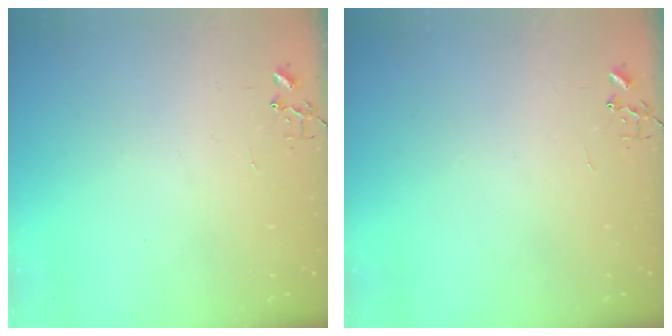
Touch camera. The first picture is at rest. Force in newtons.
{"total": 0.0}